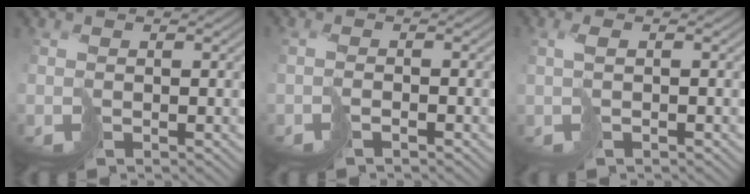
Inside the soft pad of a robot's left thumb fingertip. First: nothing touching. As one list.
[{"total": 1.8, "force": [-1.2, 0.3, 1.3], "torque": [-0.031, 0.000, -0.028]}, {"total": 1.7, "force": [0.2, 0.2, 1.7], "torque": [-0.033, 0.006, 0.002]}]